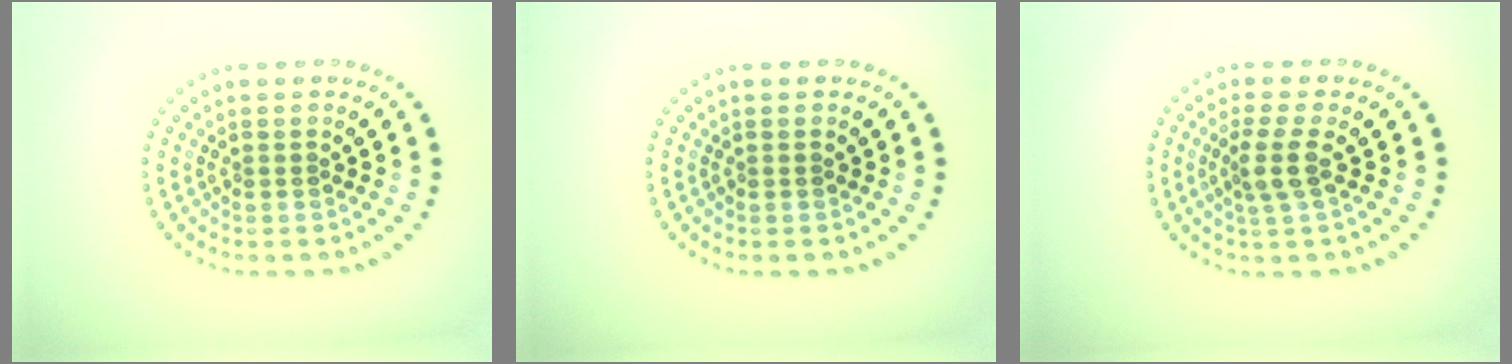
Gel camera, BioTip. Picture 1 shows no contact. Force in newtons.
{"total": 0.0}
{"total": 2.4, "press": 2.0, "slide": 1.4}